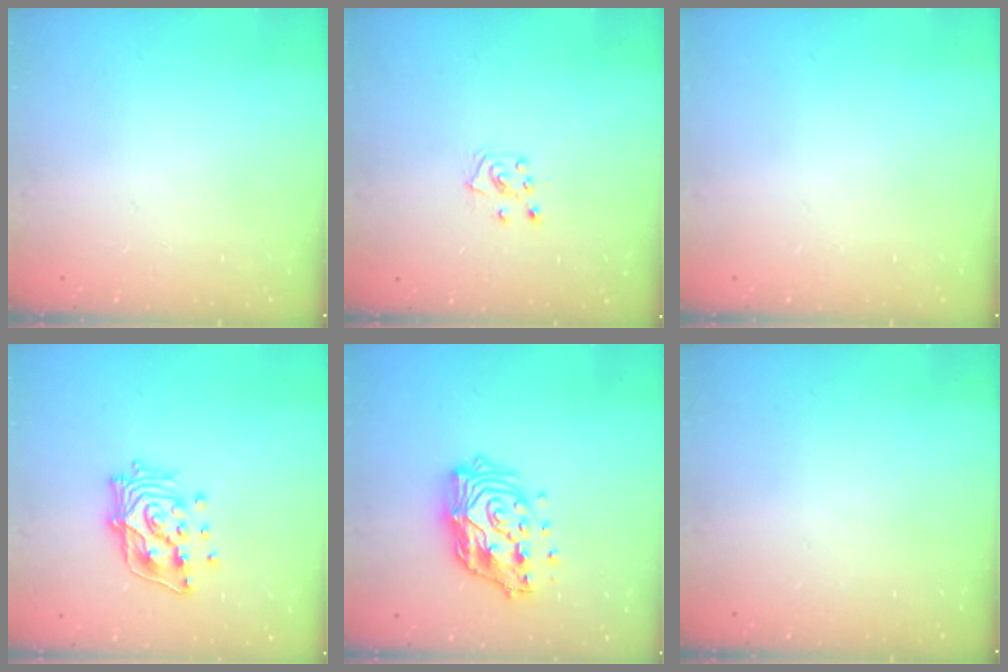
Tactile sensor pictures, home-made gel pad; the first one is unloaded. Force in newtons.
{"total": 5.4, "press": 5.4, "slide": 0.6}
{"total": 0.0}
{"total": 15.2, "press": 15.1, "slide": 2.0}
{"total": 15.3, "press": 15.3, "slide": 1.2}
{"total": 0.0}